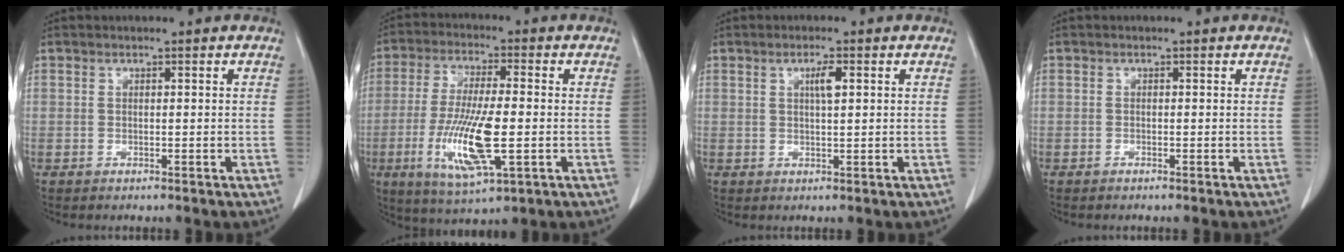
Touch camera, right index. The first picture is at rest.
{"total": 12.9, "force": [-3.0, 2.4, 12.3], "torque": [-0.247, -0.019, -0.050]}
{"total": 2.4, "force": [0.8, 0.3, 2.2], "torque": [-0.040, 0.001, 0.014]}
{"total": 0.0}